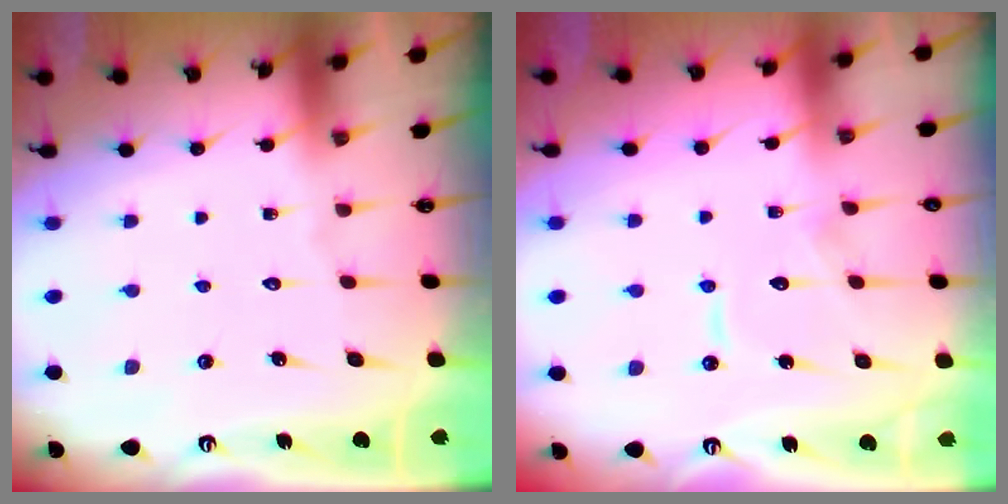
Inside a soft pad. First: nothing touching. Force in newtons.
{"total": 7.7, "press": 7.7, "slide": 0.7}